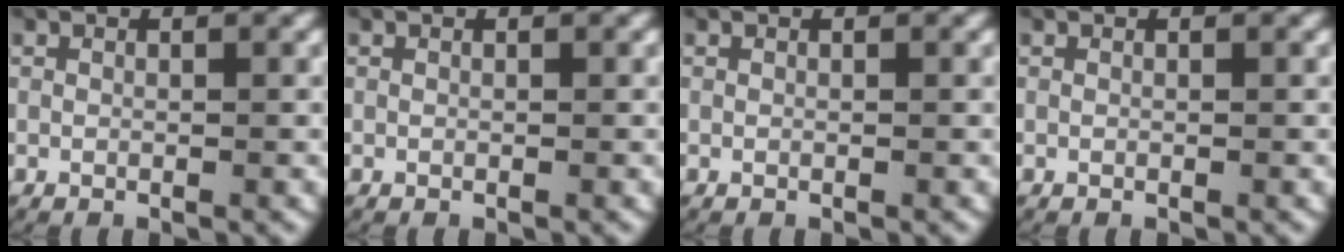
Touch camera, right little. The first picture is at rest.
{"total": 0.0}
{"total": 0.0}
{"total": 0.0}